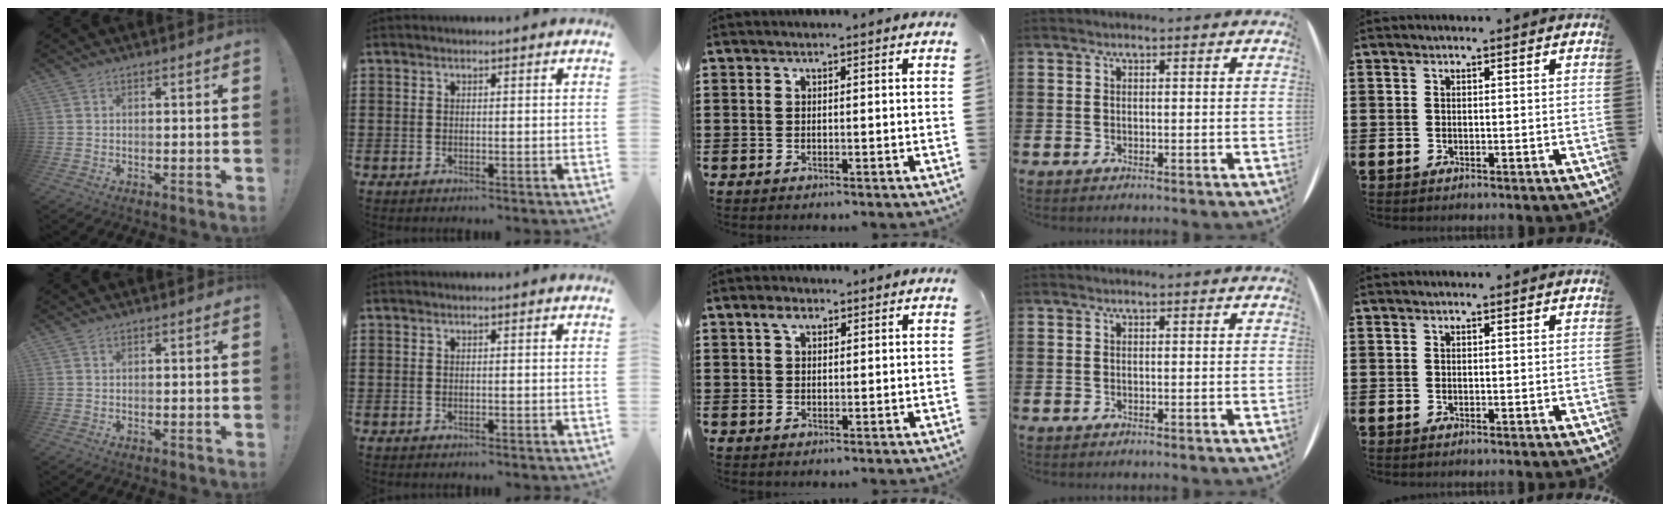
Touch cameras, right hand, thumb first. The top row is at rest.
{"middle": {"total": 2.6, "force": [1.5, 1.3, 1.6], "torque": [-0.036, 0.006, 0.027]}}